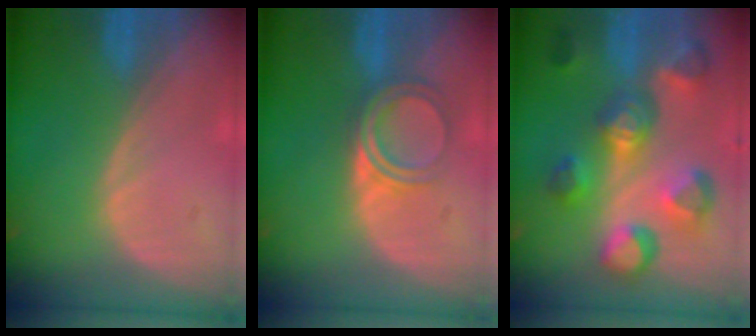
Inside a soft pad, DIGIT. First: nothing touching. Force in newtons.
{"total": 4.7, "press": 4.2, "slide": 2.1}
{"total": 11.1, "press": 10.1, "slide": 4.7}